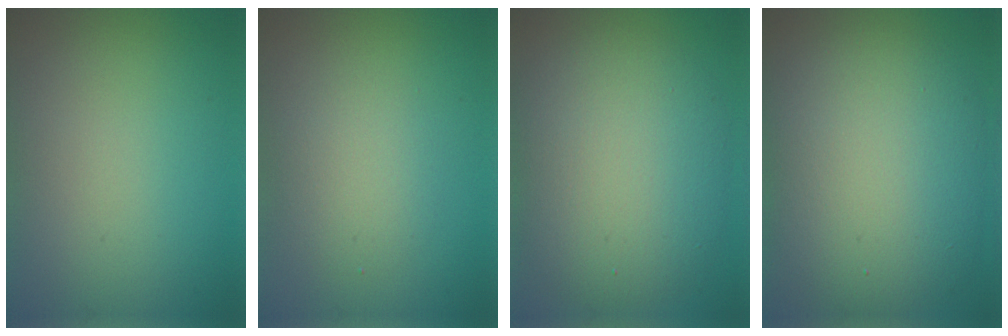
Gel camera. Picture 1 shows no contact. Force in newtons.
{"total": 2.4, "press": 2.4, "slide": 0.2}
{"total": 9.0, "press": 8.9, "slide": 0.9}
{"total": 11.7, "press": 11.7, "slide": 0.7}